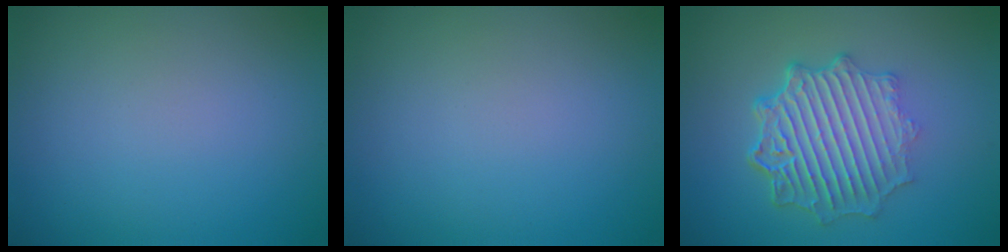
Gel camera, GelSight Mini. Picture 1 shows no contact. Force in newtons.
{"total": 0.0}
{"total": 7.1, "press": 5.3, "slide": 4.7}